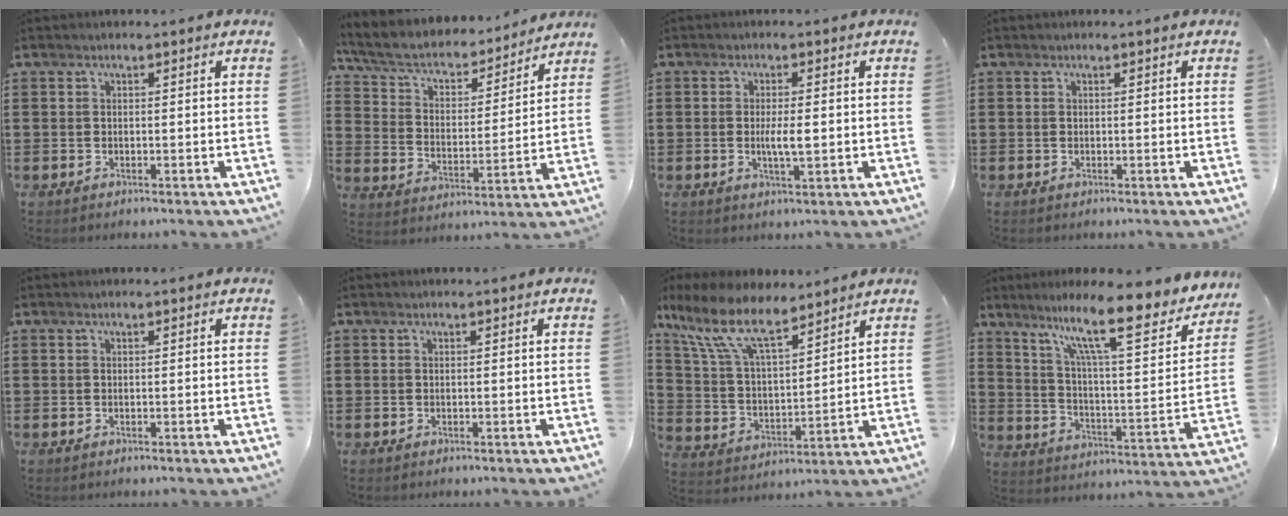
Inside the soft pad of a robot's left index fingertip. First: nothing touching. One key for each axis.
{"total": 5.4, "fx": 4.3, "fy": 2.3, "fz": 2.3, "tx": -0.067, "ty": -0.029, "tz": 0.068}
{"total": 3.6, "fx": -0.1, "fy": 0.7, "fz": 3.5, "tx": -0.071, "ty": -0.007, "tz": -0.004}
{"total": 0.0}
{"total": 0.0}
{"total": 0.0}
{"total": 11.8, "fx": 8.7, "fy": 3.6, "fz": 7.1, "tx": -0.180, "ty": -0.036, "tz": 0.151}
{"total": 14.2, "fx": 10.0, "fy": 2.0, "fz": 9.9, "tx": -0.195, "ty": -0.043, "tz": 0.161}